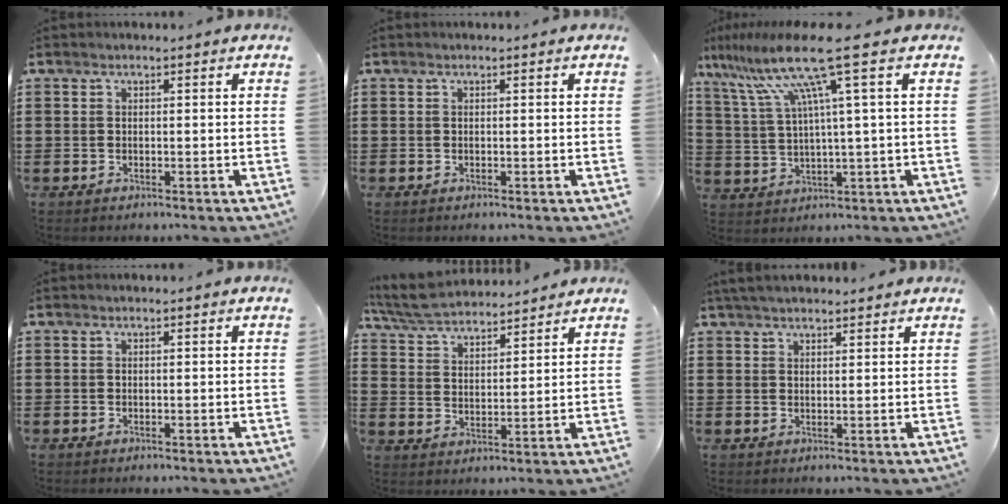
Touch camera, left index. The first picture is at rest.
{"total": 0.0}
{"total": 11.9, "force": [6.1, 0.0, 10.2], "torque": [-0.236, -0.027, 0.087]}
{"total": 0.0}
{"total": 6.3, "force": [5.9, 1.1, 1.8], "torque": [-0.059, -0.021, 0.107]}
{"total": 3.1, "force": [2.9, 0.5, 0.9], "torque": [-0.026, 0.001, 0.055]}